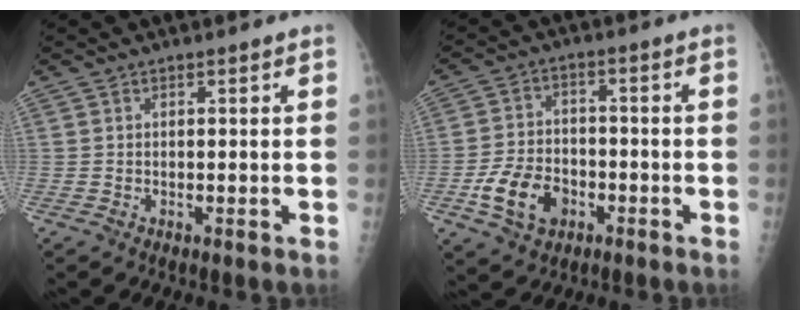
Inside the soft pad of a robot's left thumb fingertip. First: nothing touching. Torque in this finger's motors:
{"motor_torque": [-0.68, 1.04, 0.49, 0.19, 0.08]}